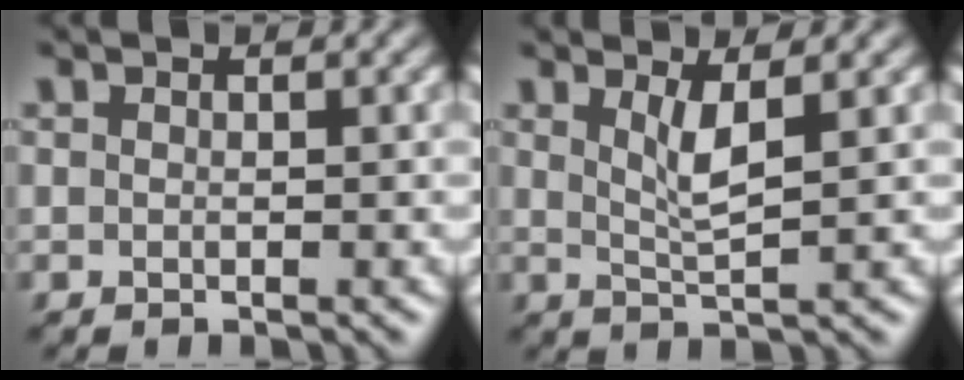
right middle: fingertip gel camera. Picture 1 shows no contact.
{"total": 2.5, "force": [1.0, 0.5, 2.3], "torque": [-0.041, -0.006, 0.022]}